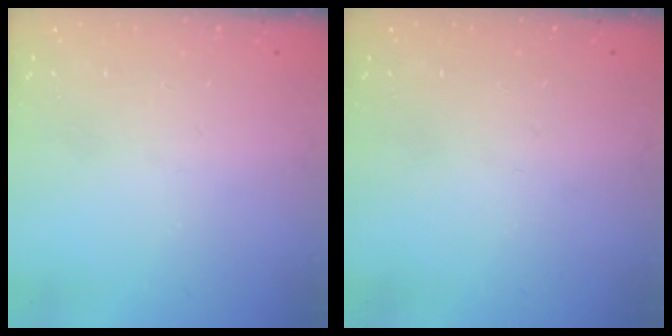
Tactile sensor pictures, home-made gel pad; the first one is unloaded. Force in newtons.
{"total": 0.0}